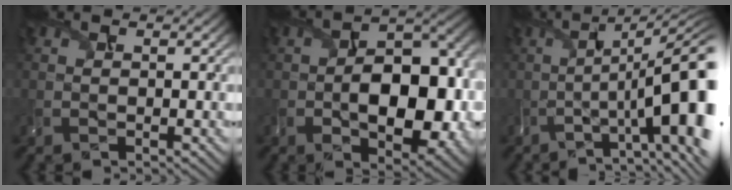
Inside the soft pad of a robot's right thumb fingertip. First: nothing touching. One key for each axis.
{"total": 12.0, "fx": -2.4, "fy": 6.7, "fz": 9.6, "tx": -0.138, "ty": -0.010, "tz": -0.023}
{"total": 14.7, "fx": -2.0, "fy": 4.5, "fz": 13.8, "tx": -0.204, "ty": -0.007, "tz": -0.009}